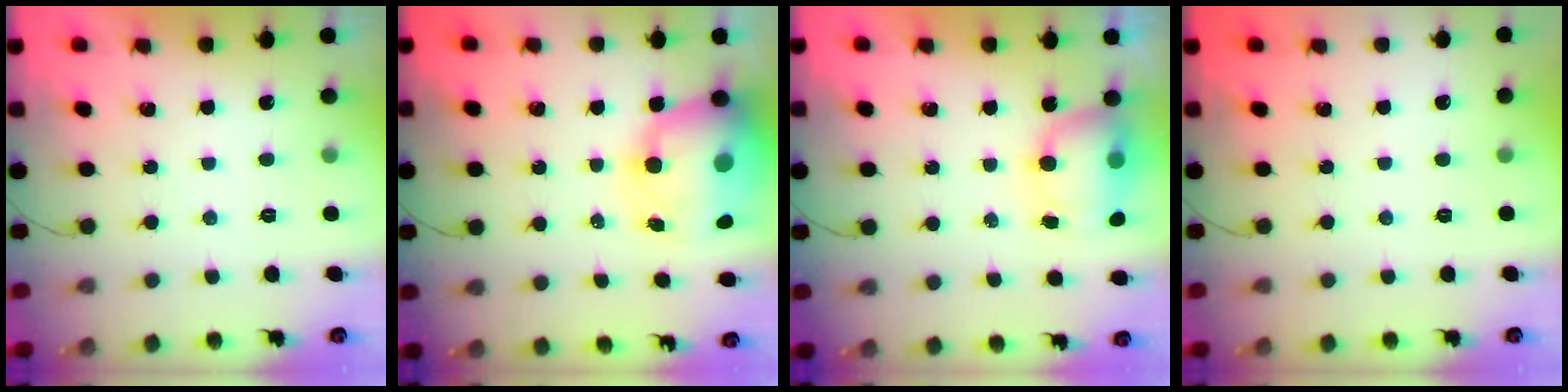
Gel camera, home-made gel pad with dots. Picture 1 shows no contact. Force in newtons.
{"total": 15.4, "press": 14.9, "slide": 3.8}
{"total": 11.3, "press": 8.7, "slide": 7.1}
{"total": 0.0}